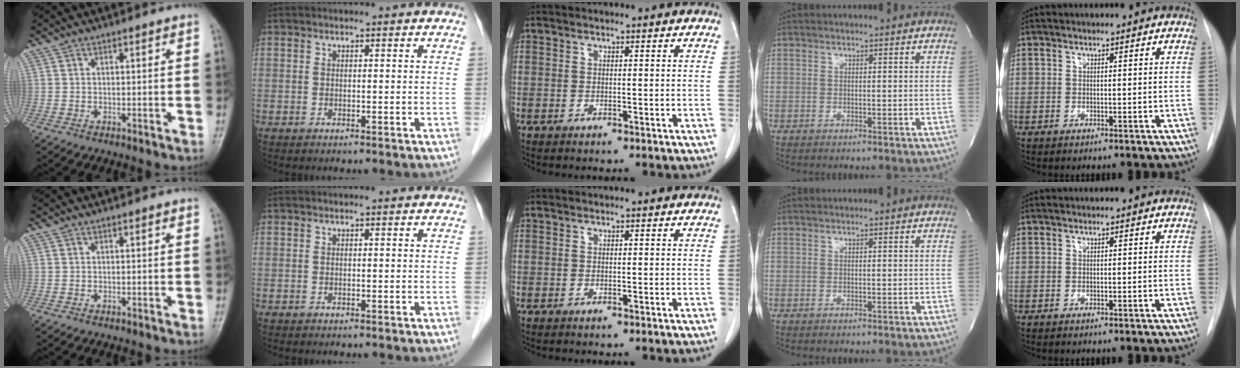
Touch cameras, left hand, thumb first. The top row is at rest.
{}